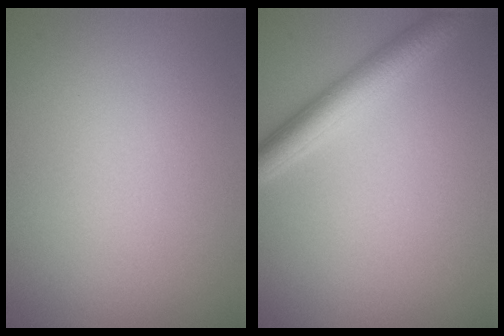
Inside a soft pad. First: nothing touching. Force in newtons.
{"total": 3.8, "press": 3.8, "slide": 0.1}